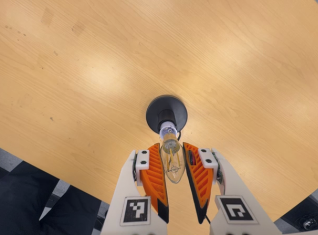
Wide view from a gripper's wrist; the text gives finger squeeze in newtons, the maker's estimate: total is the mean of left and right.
{"total": 11.5, "left": 11.9, "right": 11.1}